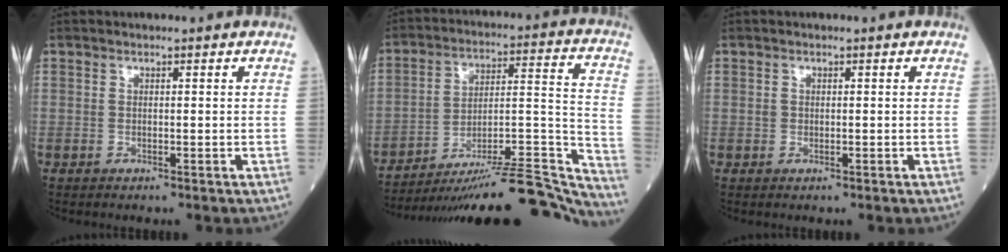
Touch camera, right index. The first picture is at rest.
{"total": 27.9, "force": [-25.7, 0.8, 10.9], "torque": [-0.095, 0.004, -0.369]}
{"total": 0.8, "force": [0.0, 0.7, 0.4], "torque": [-0.010, 0.001, 0.000]}